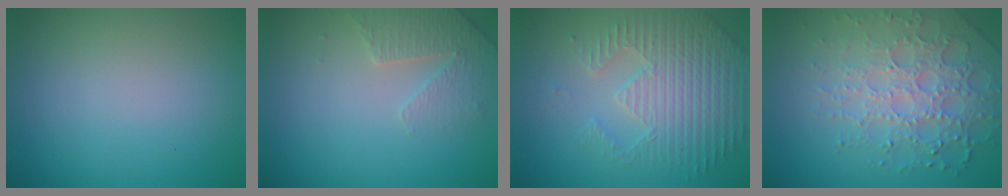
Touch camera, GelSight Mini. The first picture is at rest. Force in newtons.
{"total": 2.8, "press": 2.7, "slide": 0.7}
{"total": 4.4, "press": 4.2, "slide": 1.4}
{"total": 6.4, "press": 4.9, "slide": 4.2}